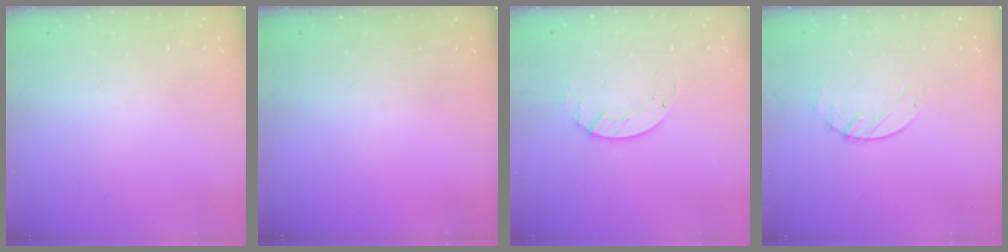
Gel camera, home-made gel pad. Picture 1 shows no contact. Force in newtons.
{"total": 0.0}
{"total": 2.7, "press": 2.7, "slide": 0.3}
{"total": 1.9, "press": 1.9, "slide": 0.3}